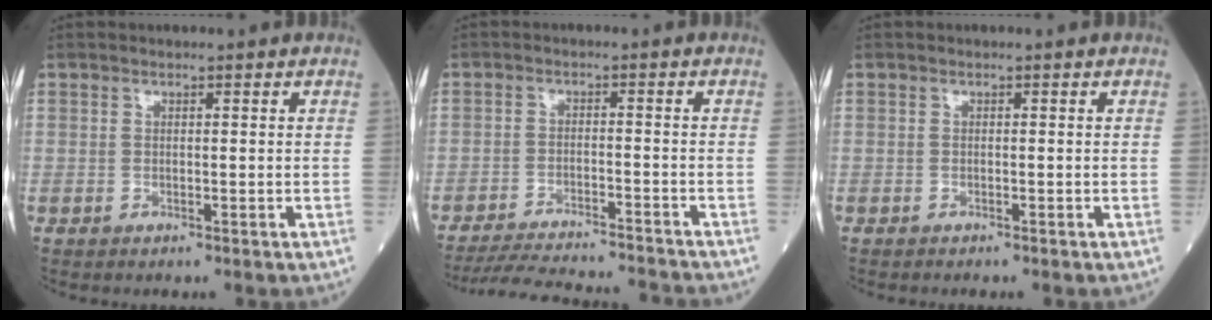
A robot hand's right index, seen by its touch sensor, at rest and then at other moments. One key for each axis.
{"total": 13.9, "fx": -13.3, "fy": 0.9, "fz": 4.0, "tx": -0.064, "ty": -0.010, "tz": -0.187}
{"total": 0.0}